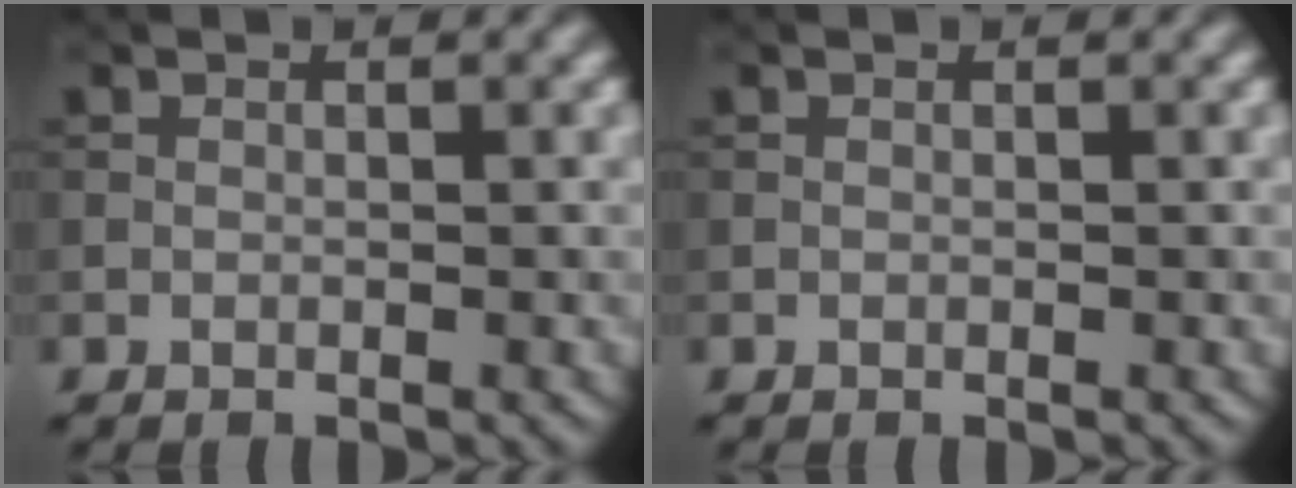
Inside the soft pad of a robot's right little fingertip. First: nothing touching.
{"total": 0.0}